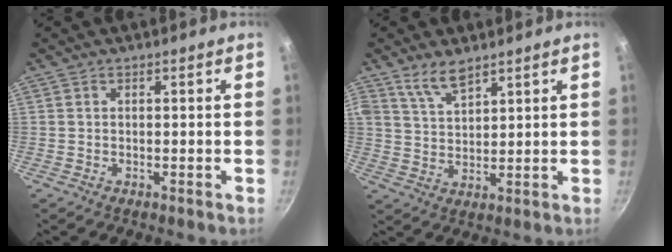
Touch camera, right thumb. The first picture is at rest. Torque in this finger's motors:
{"motor_torque": [-1.19, 1.66, 1.09, 1.25, 0.46]}